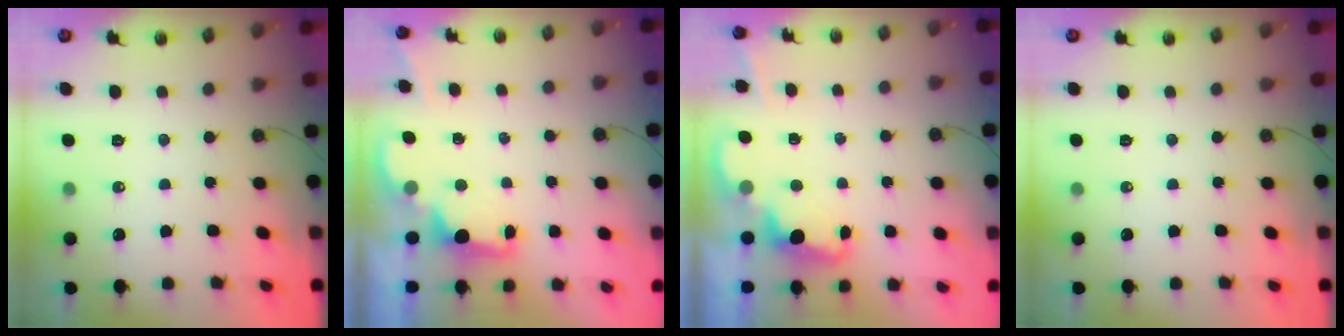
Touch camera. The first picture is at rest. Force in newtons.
{"total": 1.5, "press": 1.4, "slide": 0.7}
{"total": 2.5, "press": 2.4, "slide": 0.5}
{"total": 0.0}